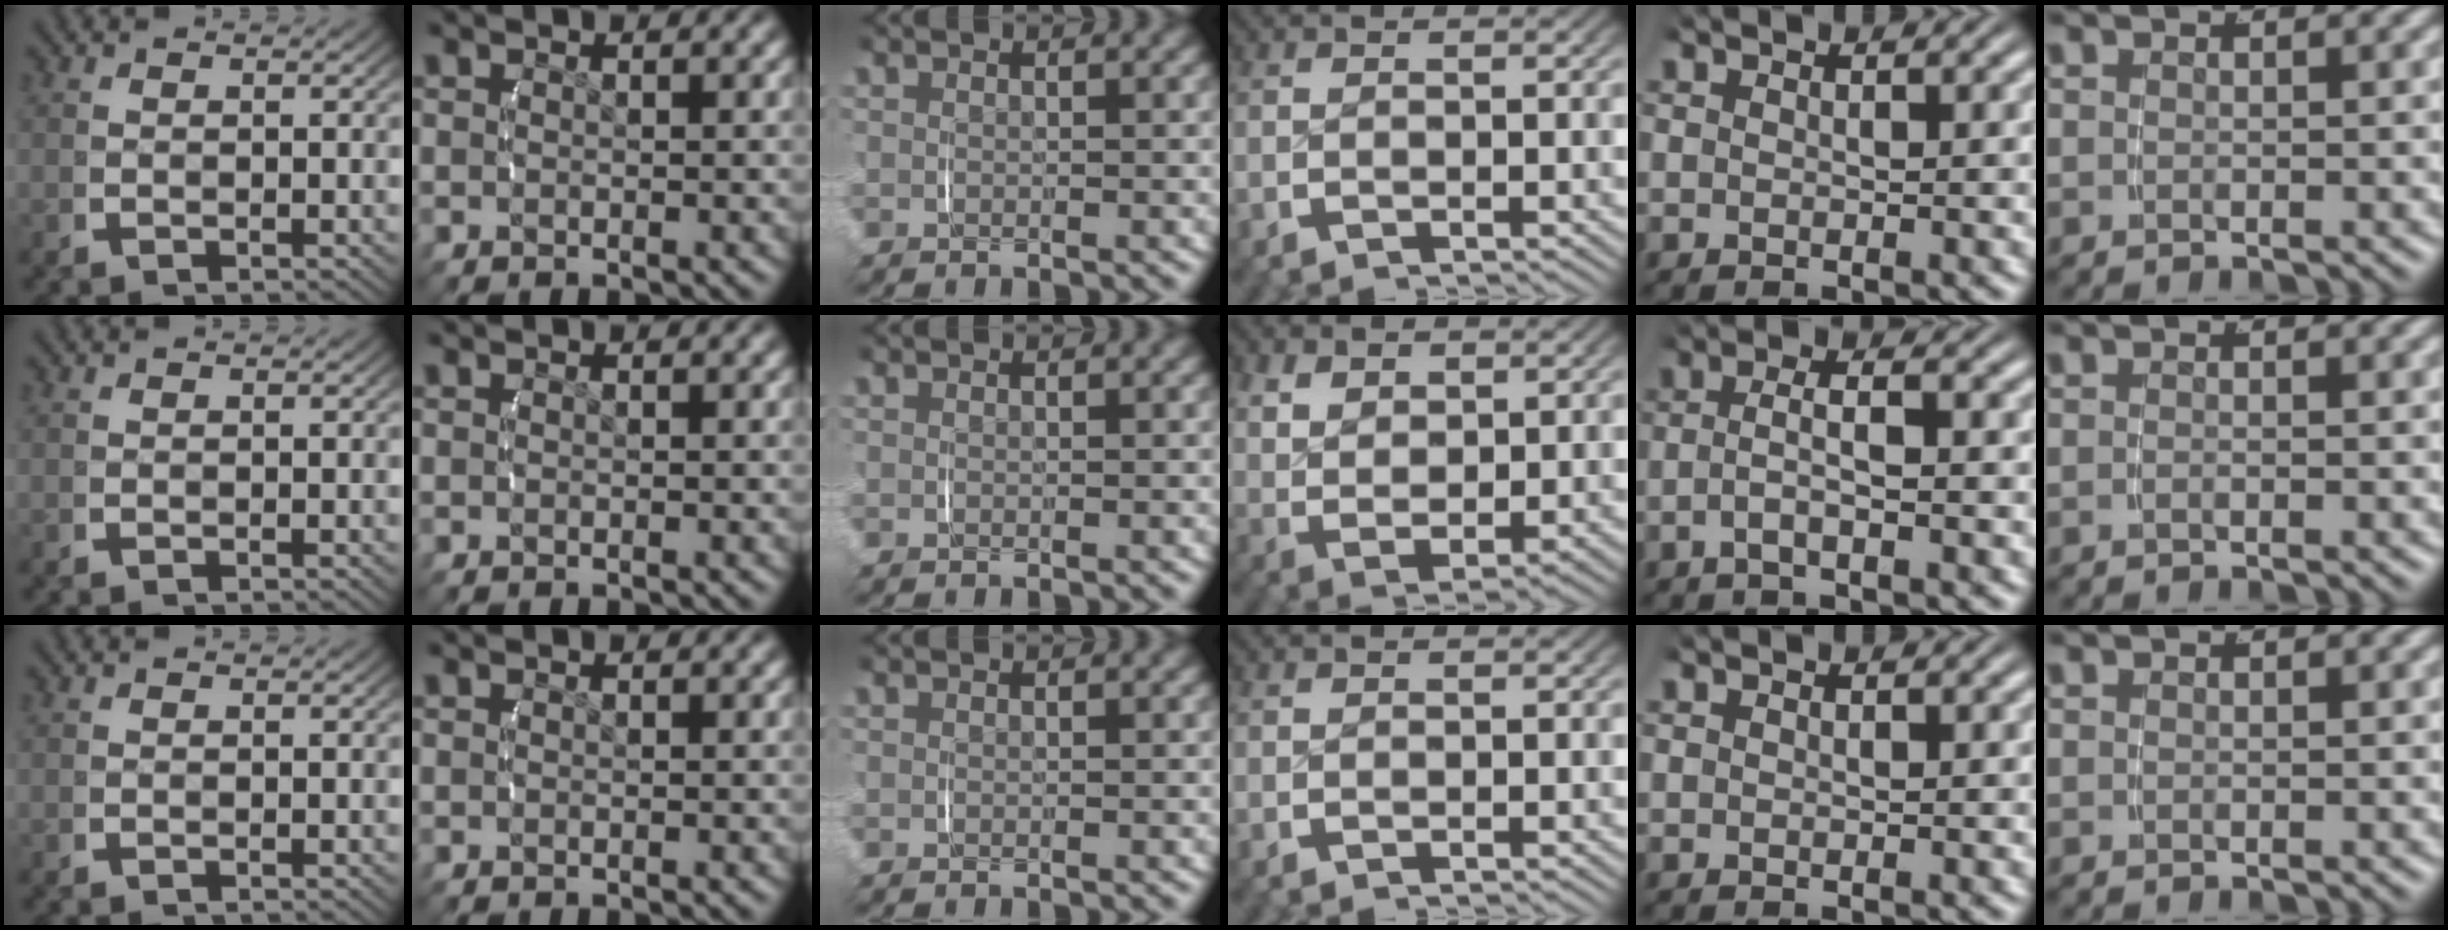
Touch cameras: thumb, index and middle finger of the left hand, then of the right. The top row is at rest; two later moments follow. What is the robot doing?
{"motion": "lift_and_place", "object": "scarf"}